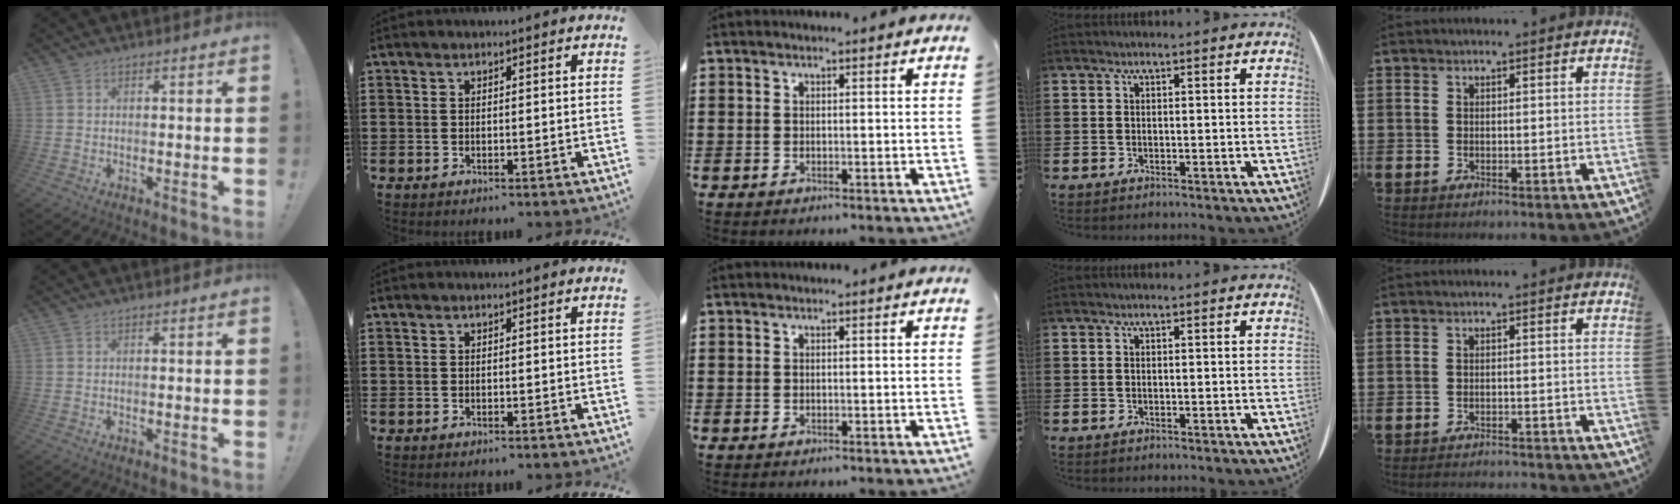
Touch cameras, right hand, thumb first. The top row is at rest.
{"little": {"total": 1.5, "force": [-1.5, -0.1, -0.1], "torque": [-0.003, 0.004, -0.031]}}